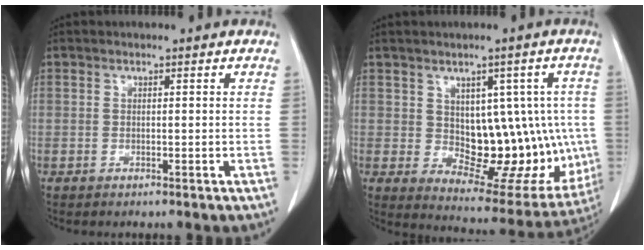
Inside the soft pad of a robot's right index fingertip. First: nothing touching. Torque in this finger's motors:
{"motor_torque": [0.26, 0.27, 0.27, 0.05]}